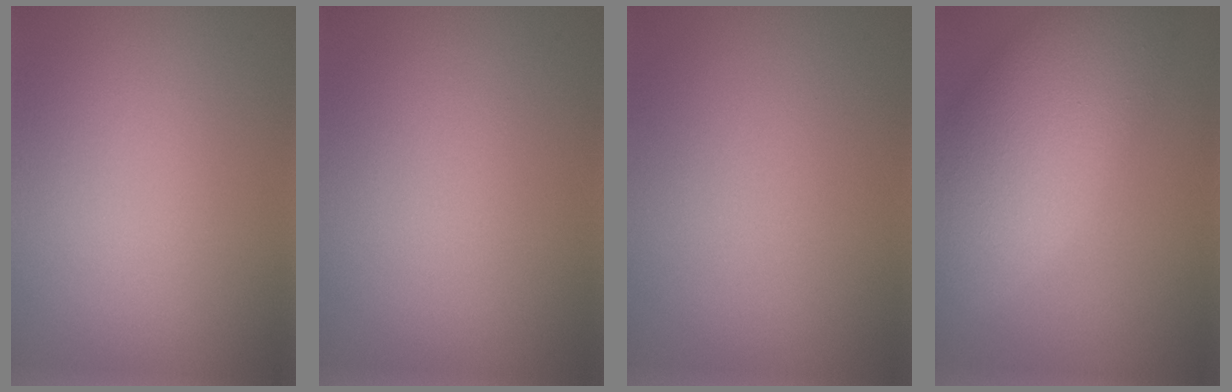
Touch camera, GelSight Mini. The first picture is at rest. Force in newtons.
{"total": 0.0}
{"total": 0.0}
{"total": 8.7, "press": 8.6, "slide": 0.9}